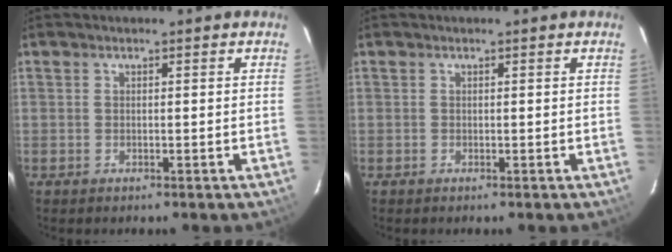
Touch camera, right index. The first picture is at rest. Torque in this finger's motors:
{"motor_torque": [0.35, -0.02, 0.09, 0.01]}